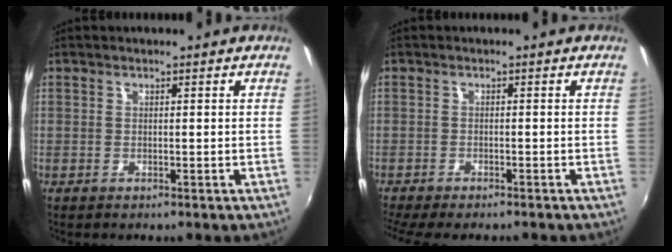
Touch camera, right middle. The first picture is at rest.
{"total": 6.0, "force": [-5.2, 0.8, 2.8], "torque": [-0.066, -0.025, -0.086]}